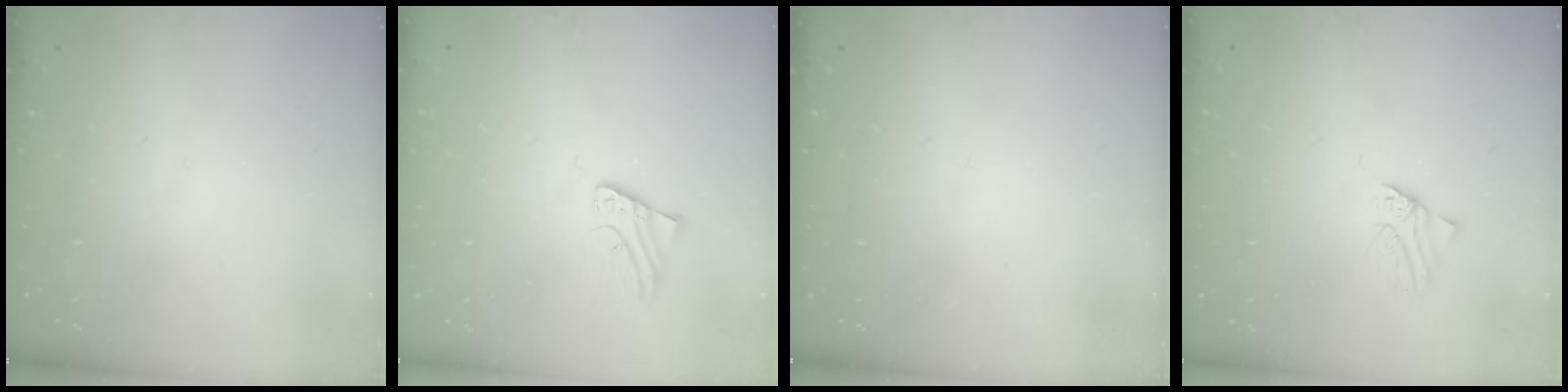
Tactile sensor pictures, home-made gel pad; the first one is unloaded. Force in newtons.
{"total": 2.0, "press": 2.0, "slide": 0.0}
{"total": 3.7, "press": 3.7, "slide": 0.6}
{"total": 1.1, "press": 1.1, "slide": 0.2}